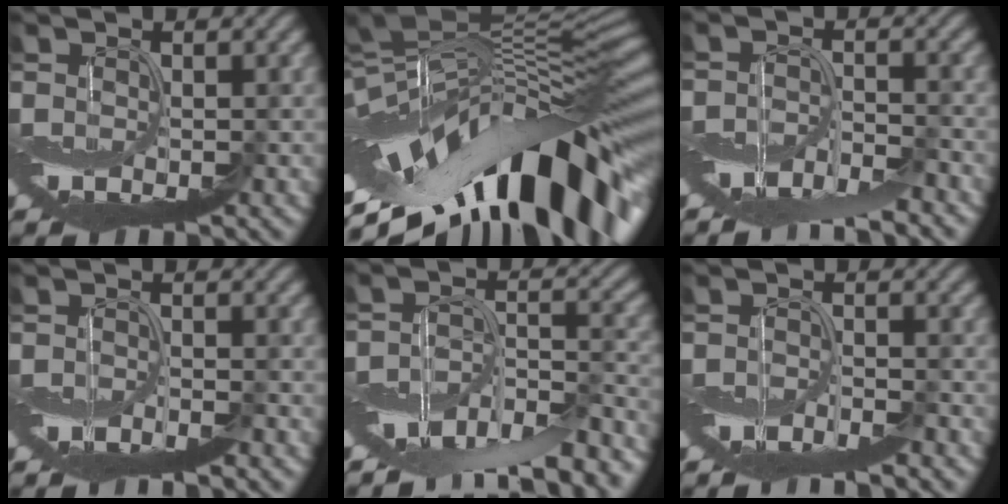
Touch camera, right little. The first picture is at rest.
{"total": 15.4, "force": [-6.5, 6.3, 12.4], "torque": [-0.161, 0.018, -0.116]}
{"total": 6.0, "force": [-4.9, 1.3, 3.2], "torque": [-0.049, -0.003, -0.093]}
{"total": 2.1, "force": [-2.0, -0.2, 0.6], "torque": [-0.009, -0.002, -0.040]}
{"total": 11.7, "force": [-9.3, 3.5, 6.0], "torque": [-0.108, -0.010, -0.139]}
{"total": 3.1, "force": [-2.9, 0.0, 1.2], "torque": [-0.018, -0.003, -0.054]}